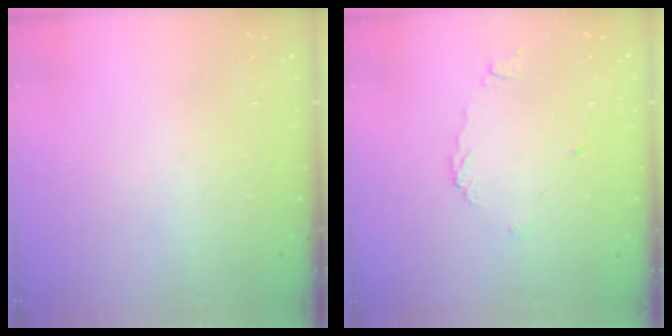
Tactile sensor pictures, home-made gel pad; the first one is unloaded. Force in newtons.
{"total": 5.2, "press": 5.2, "slide": 0.3}